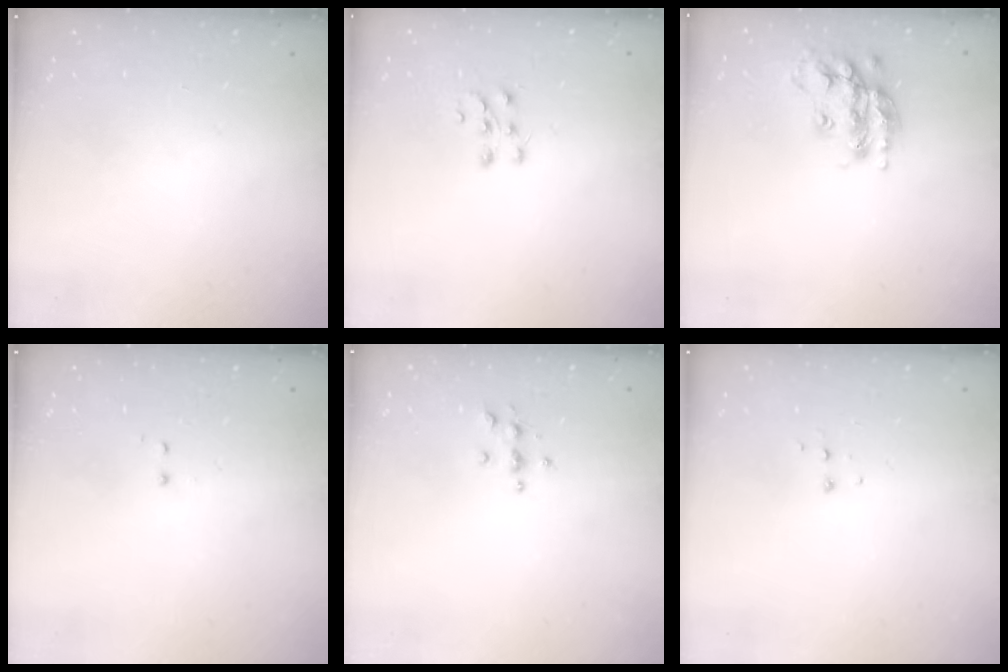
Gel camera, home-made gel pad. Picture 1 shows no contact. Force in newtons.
{"total": 6.0, "press": 5.9, "slide": 0.4}
{"total": 16.3, "press": 16.3, "slide": 0.8}
{"total": 0.5, "press": 0.5, "slide": 0.3}
{"total": 3.9, "press": 3.8, "slide": 0.4}
{"total": 3.7, "press": 3.7, "slide": 0.4}